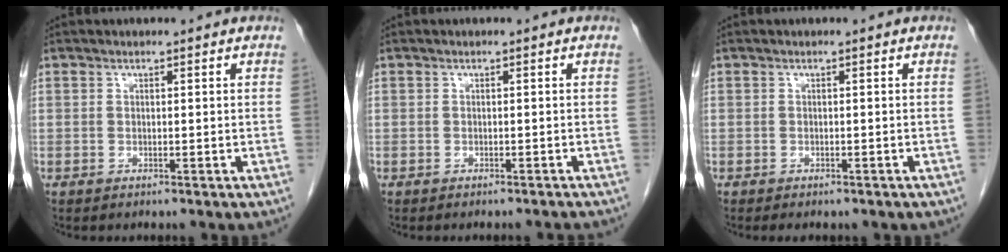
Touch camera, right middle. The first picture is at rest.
{"total": 2.4, "force": [-2.3, 0.0, 0.4], "torque": [-0.010, -0.008, -0.028]}
{"total": 3.9, "force": [-3.1, 1.6, 1.8], "torque": [-0.017, -0.005, -0.032]}